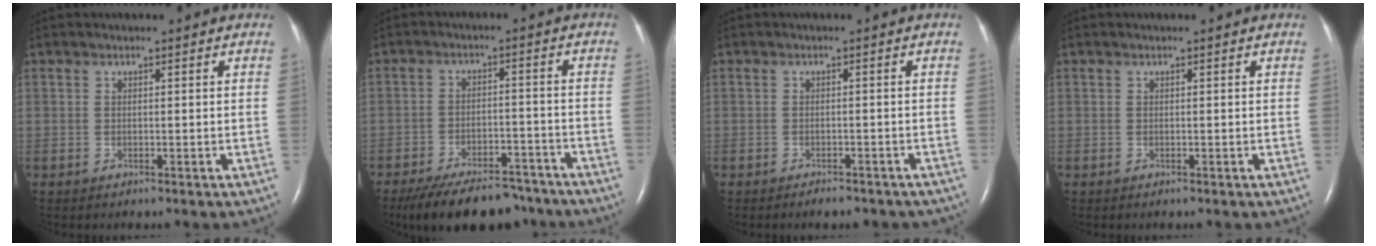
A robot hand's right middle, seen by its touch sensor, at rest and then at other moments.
{"total": 15.0, "force": [-12.4, 5.5, 6.4], "torque": [-0.115, -0.004, -0.180]}
{"total": 5.7, "force": [-4.8, 2.0, 2.1], "torque": [-0.018, 0.001, -0.053]}
{"total": 0.0}